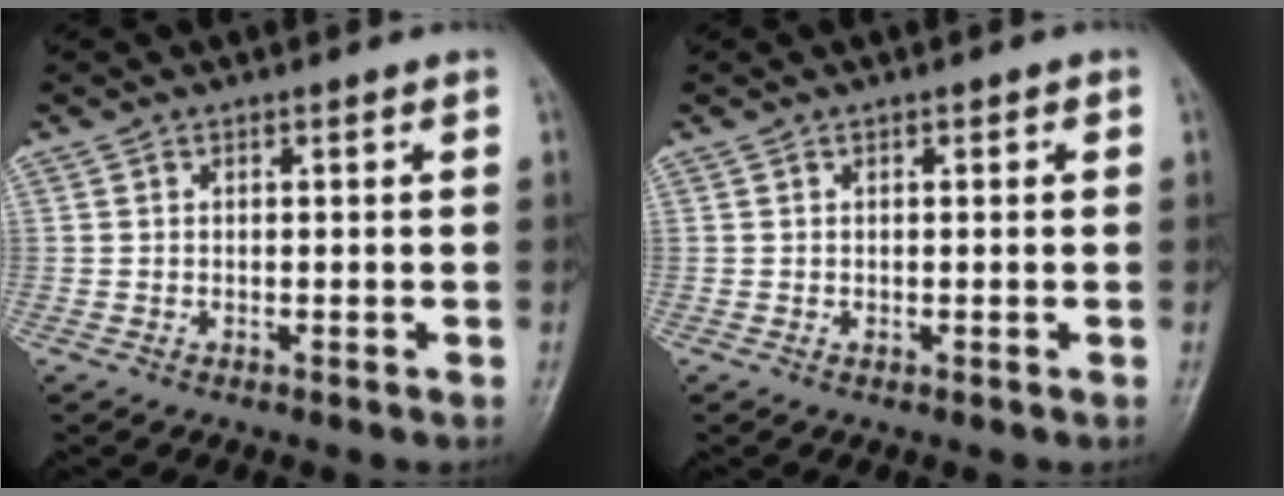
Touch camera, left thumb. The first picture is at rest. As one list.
[{"total": 0.7, "force": [0.1, 0.5, 0.5], "torque": [-0.003, 0.003, 0.004]}]